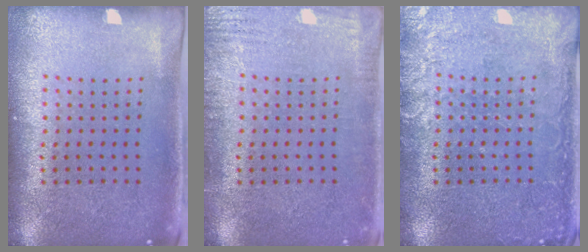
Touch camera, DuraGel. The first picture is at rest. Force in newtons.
{"total": 2.5, "press": 2.5, "slide": 0.4}
{"total": 3.5, "press": 3.5, "slide": 0.5}